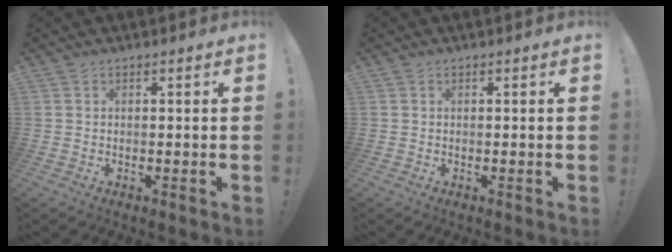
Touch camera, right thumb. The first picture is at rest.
{"total": 0.0}